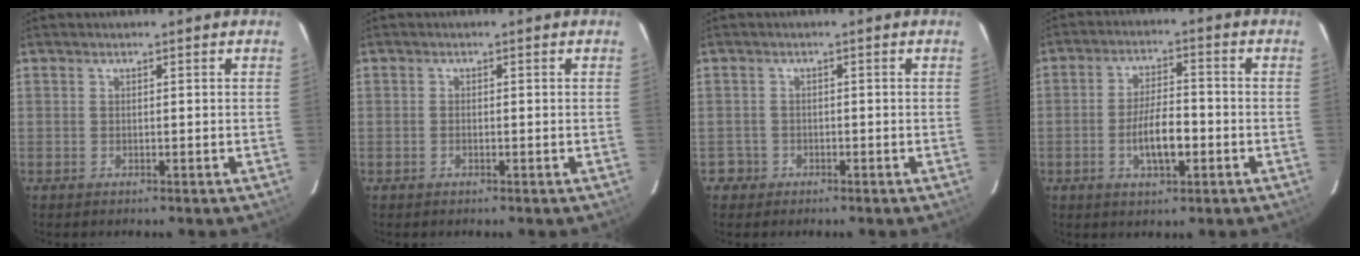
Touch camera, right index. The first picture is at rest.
{"total": 0.8, "force": [-0.4, 0.4, 0.5], "torque": [-0.012, 0.001, -0.008]}
{"total": 2.3, "force": [-1.0, 2.1, -0.1], "torque": [0.002, 0.017, -0.014]}
{"total": 7.6, "force": [-2.5, 2.7, 6.6], "torque": [-0.128, -0.001, -0.039]}